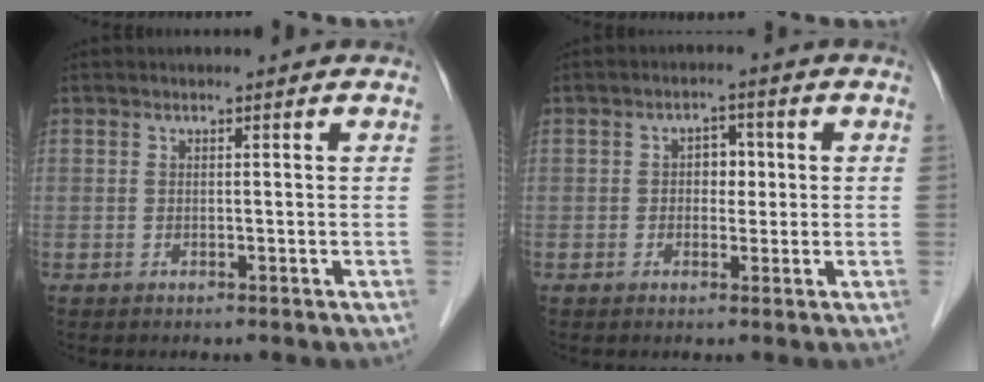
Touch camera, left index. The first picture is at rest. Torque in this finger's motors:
{"motor_torque": [-0.04, -0.16, 0.14, 0.03]}